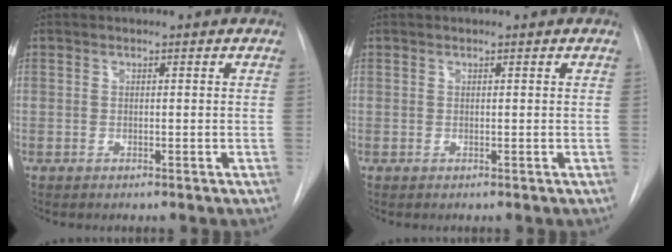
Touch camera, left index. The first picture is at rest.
{"total": 0.0}